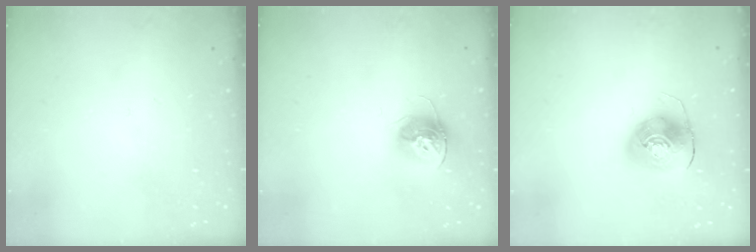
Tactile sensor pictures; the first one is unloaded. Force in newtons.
{"total": 12.1, "press": 12.1, "slide": 0.5}
{"total": 9.2, "press": 9.0, "slide": 1.5}